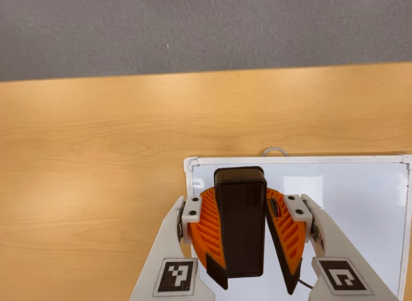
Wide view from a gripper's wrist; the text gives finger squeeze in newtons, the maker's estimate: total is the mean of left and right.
{"total": 10.3, "left": 10.2, "right": 10.4}